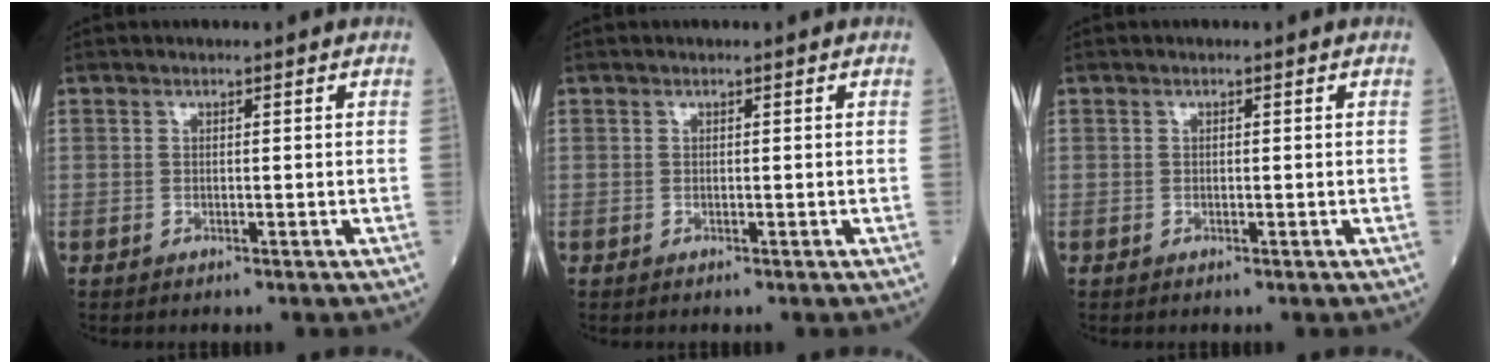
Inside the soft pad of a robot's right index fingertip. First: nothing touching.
{"total": 0.0}
{"total": 0.0}